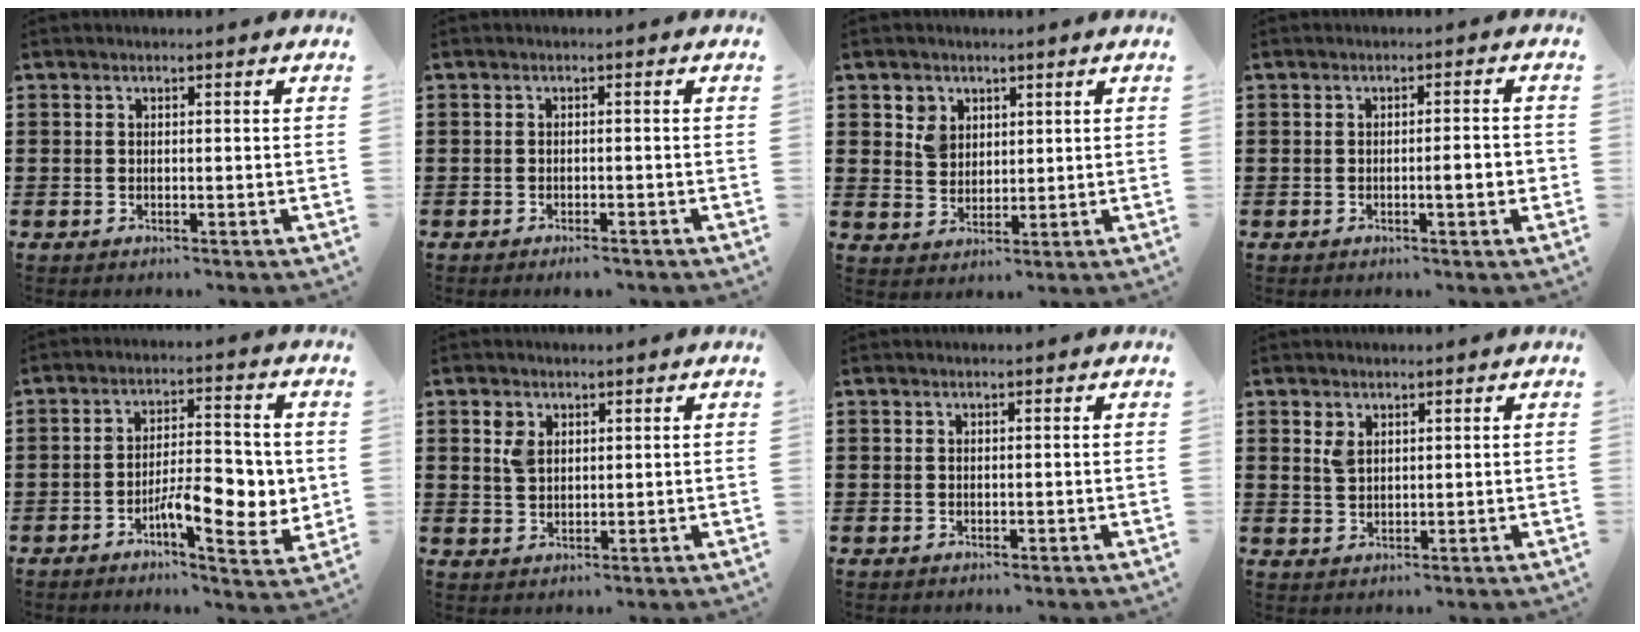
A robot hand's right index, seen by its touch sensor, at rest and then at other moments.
{"total": 1.3, "force": [-1.2, 0.0, 0.6], "torque": [-0.015, -0.004, -0.022]}
{"total": 3.8, "force": [1.9, 3.2, 1.0], "torque": [-0.024, 0.009, 0.034]}
{"total": 3.1, "force": [-0.6, 0.2, 3.0], "torque": [-0.042, -0.004, -0.013]}
{"total": 8.8, "force": [-2.1, 3.7, 7.7], "torque": [-0.102, 0.003, -0.035]}
{"total": 2.9, "force": [1.5, 1.8, 1.7], "torque": [-0.040, 0.005, 0.029]}
{"total": 0.0}
{"total": 2.3, "force": [1.5, 1.2, 1.3], "torque": [-0.030, 0.003, 0.028]}